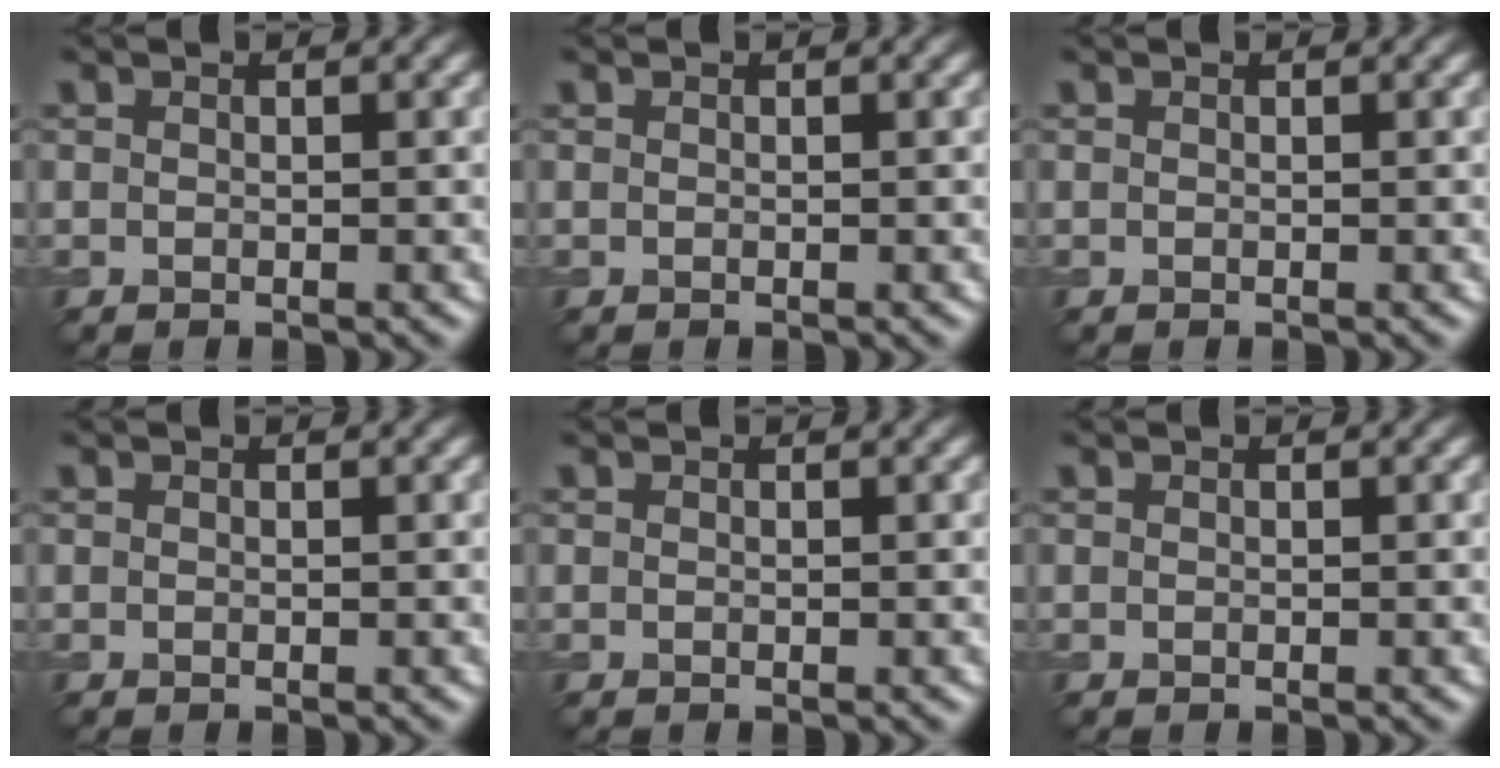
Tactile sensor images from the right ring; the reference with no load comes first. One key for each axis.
{"total": 0.0}
{"total": 0.0}
{"total": 0.0}
{"total": 0.0}
{"total": 0.0}